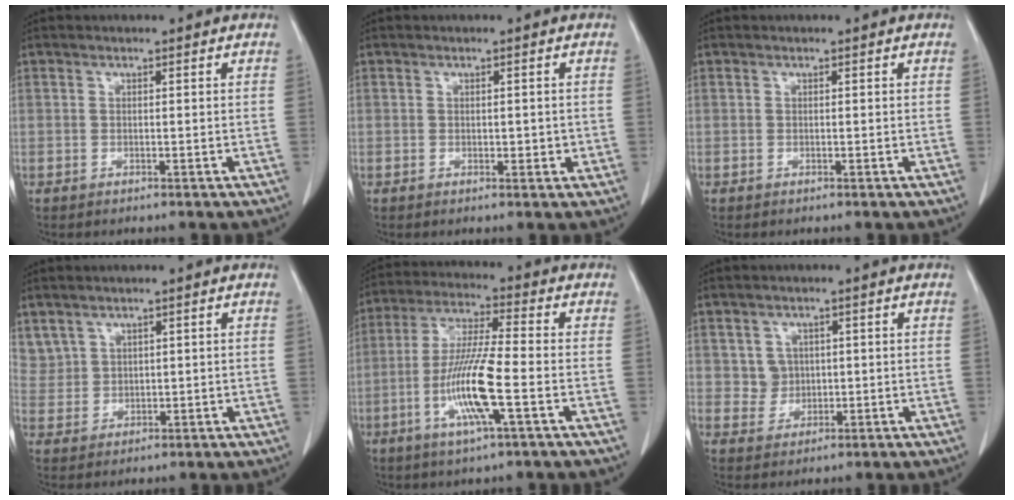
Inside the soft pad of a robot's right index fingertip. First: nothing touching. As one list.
[{"total": 1.8, "force": [-0.1, 1.1, 1.4], "torque": [-0.016, 0.001, 0.002]}, {"total": 0.0}, {"total": 8.7, "force": [5.1, 6.9, 1.3], "torque": [-0.052, 0.023, 0.128]}, {"total": 11.6, "force": [-3.4, 0.5, 11.1], "torque": [-0.222, -0.011, -0.068]}, {"total": 3.0, "force": [0.8, 2.9, 0.5], "torque": [-0.006, 0.004, 0.018]}]